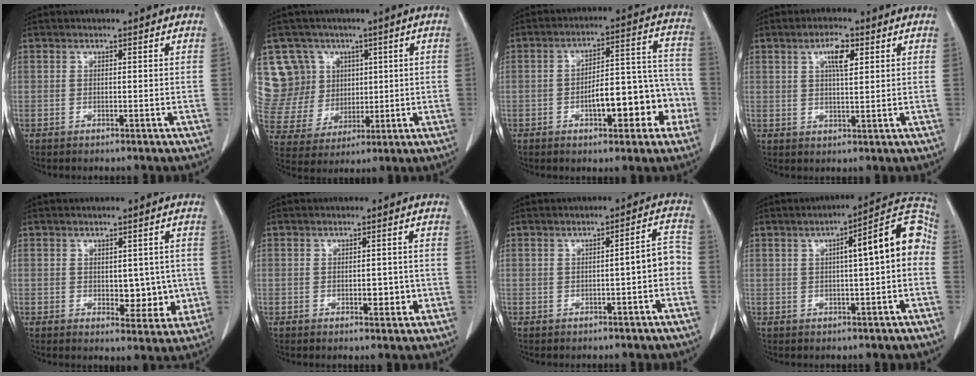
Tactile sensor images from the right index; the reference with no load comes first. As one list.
[{"total": 11.7, "force": [4.9, 10.6, 1.2], "torque": [-0.052, 0.047, 0.114]}, {"total": 12.3, "force": [-4.1, 4.6, 10.6], "torque": [-0.137, 0.049, -0.052]}, {"total": 4.5, "force": [1.9, 1.1, 3.9], "torque": [-0.072, 0.002, 0.033]}, {"total": 5.6, "force": [-0.2, 3.3, 4.4], "torque": [-0.040, -0.001, 0.008]}, {"total": 2.6, "force": [-0.6, 1.5, 2.0], "torque": [-0.020, 0.002, -0.002]}, {"total": 4.2, "force": [-1.0, 0.7, 4.0], "torque": [-0.047, 0.019, -0.014]}, {"total": 10.6, "force": [1.0, 1.7, 10.4], "torque": [-0.137, 0.039, 0.008]}]